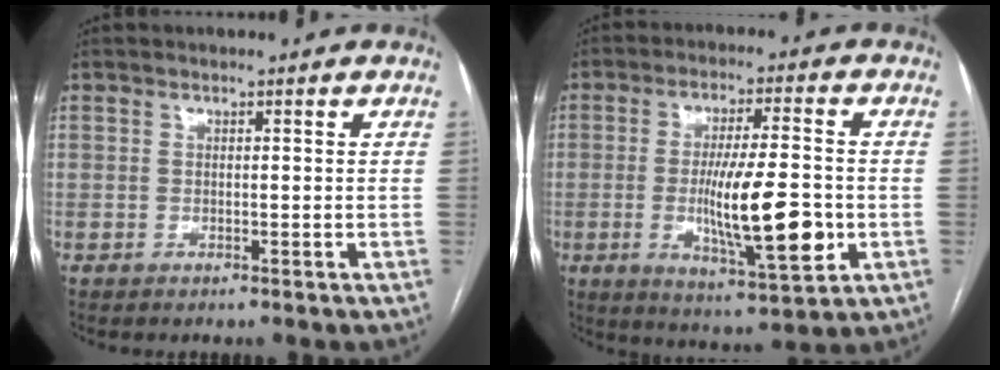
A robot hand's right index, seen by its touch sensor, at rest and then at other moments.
{"total": 13.9, "force": [-2.4, 2.4, 13.5], "torque": [-0.231, -0.015, -0.035]}